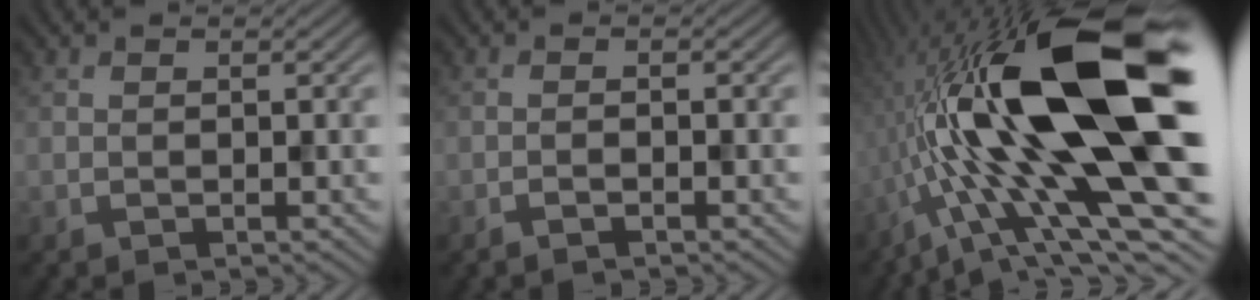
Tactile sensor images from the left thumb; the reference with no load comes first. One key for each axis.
{"total": 1.0, "fx": -0.7, "fy": 0.0, "fz": 0.7, "tx": -0.011, "ty": 0.004, "tz": -0.018}
{"total": 23.0, "fx": -1.1, "fy": 8.3, "fz": 21.4, "tx": -0.397, "ty": -0.011, "tz": -0.021}